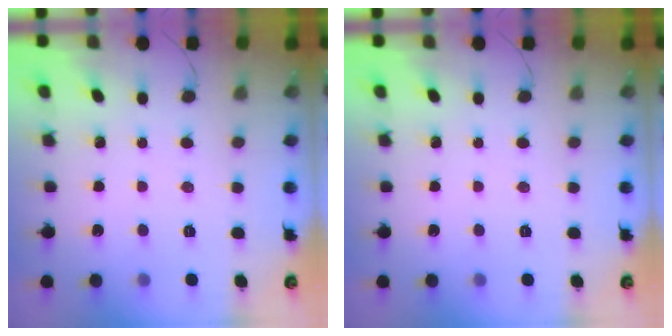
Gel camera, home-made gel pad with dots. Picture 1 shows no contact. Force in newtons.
{"total": 0.0}